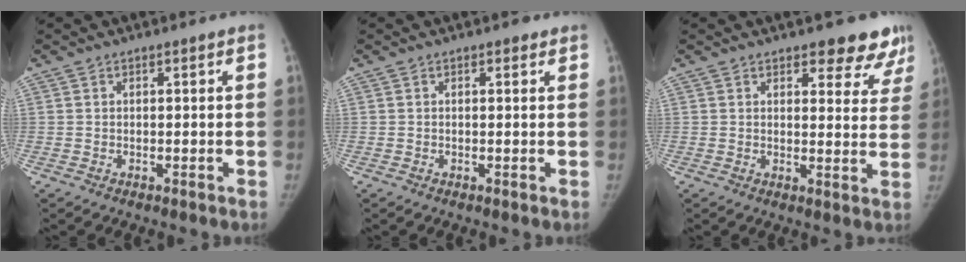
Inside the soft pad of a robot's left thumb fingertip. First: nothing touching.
{"total": 1.1, "force": [0.7, 0.6, 0.7], "torque": [-0.006, -0.002, 0.006]}
{"total": 8.9, "force": [7.0, 3.6, 4.2], "torque": [-0.007, -0.039, 0.073]}